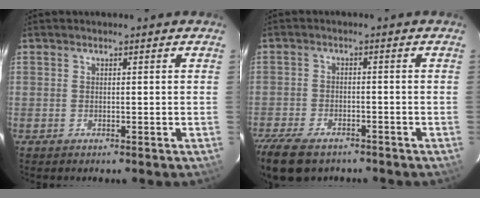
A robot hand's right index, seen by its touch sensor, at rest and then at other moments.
{"total": 12.0, "force": [-9.0, 5.5, 5.8], "torque": [-0.157, -0.033, -0.159]}